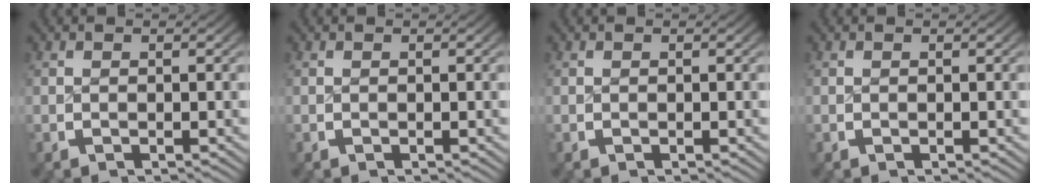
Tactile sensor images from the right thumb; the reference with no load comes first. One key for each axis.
{"total": 0.0}
{"total": 0.0}
{"total": 0.0}